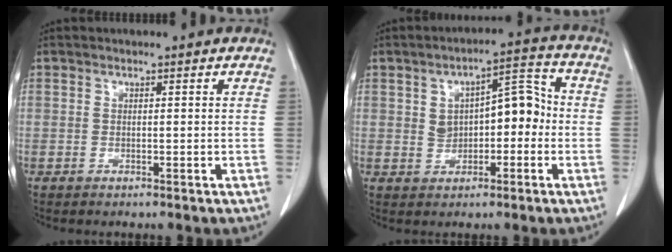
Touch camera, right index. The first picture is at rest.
{"total": 8.1, "force": [0.0, 4.2, 6.9], "torque": [-0.098, 0.039, 0.005]}